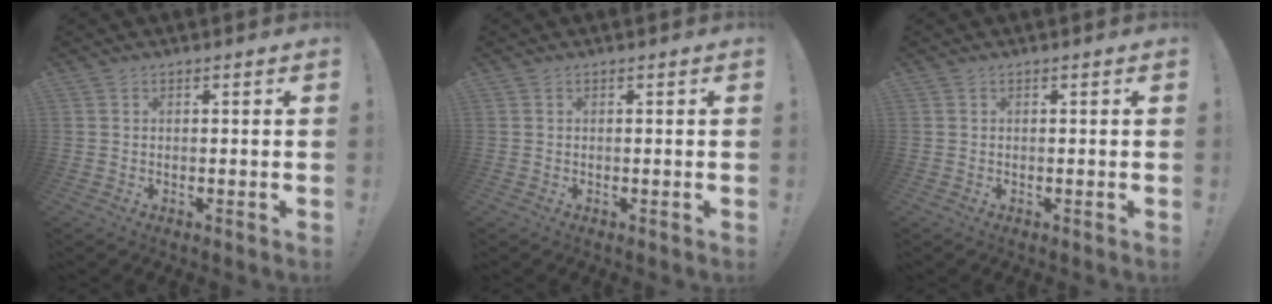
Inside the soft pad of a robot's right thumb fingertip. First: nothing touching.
{"total": 0.0}
{"total": 0.0}